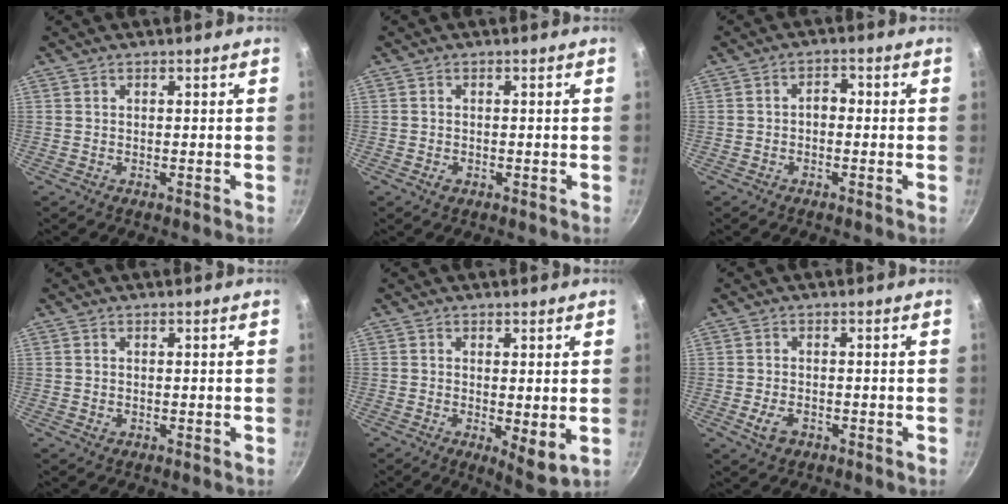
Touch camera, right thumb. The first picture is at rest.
{"total": 1.3, "force": [-0.5, 0.9, 0.8], "torque": [-0.011, 0.001, -0.009]}
{"total": 2.6, "force": [-0.6, 1.8, 1.8], "torque": [-0.019, 0.012, -0.014]}
{"total": 0.5, "force": [0.0, 0.4, 0.3], "torque": [-0.002, 0.002, -0.001]}
{"total": 5.8, "force": [-0.3, 2.1, 5.4], "torque": [-0.077, -0.021, 0.000]}
{"total": 3.7, "force": [-1.4, 2.4, 2.4], "torque": [-0.043, 0.008, -0.023]}